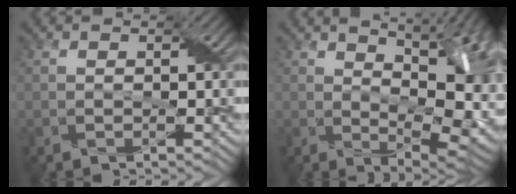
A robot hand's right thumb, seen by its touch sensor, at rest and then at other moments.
{"total": 15.0, "force": [3.8, 7.2, 12.6], "torque": [-0.163, 0.019, 0.081]}